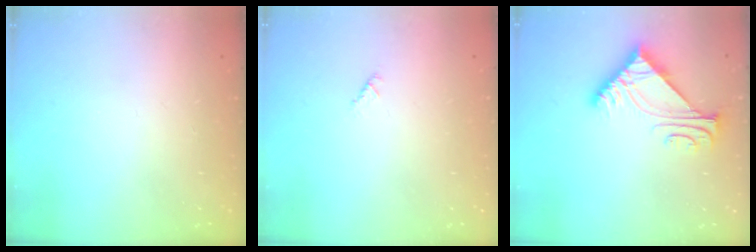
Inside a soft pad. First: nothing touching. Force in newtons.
{"total": 0.6, "press": 0.6, "slide": 0.2}
{"total": 7.0, "press": 6.9, "slide": 0.8}